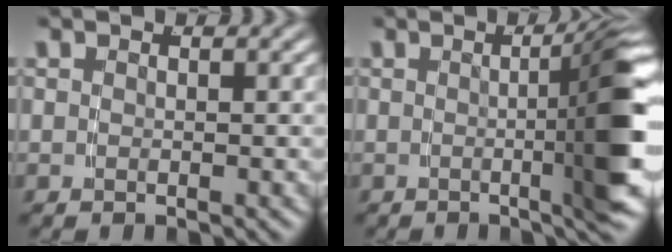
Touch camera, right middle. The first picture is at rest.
{"total": 8.2, "force": [-0.2, 1.2, 8.1], "torque": [-0.088, 0.016, -0.012]}